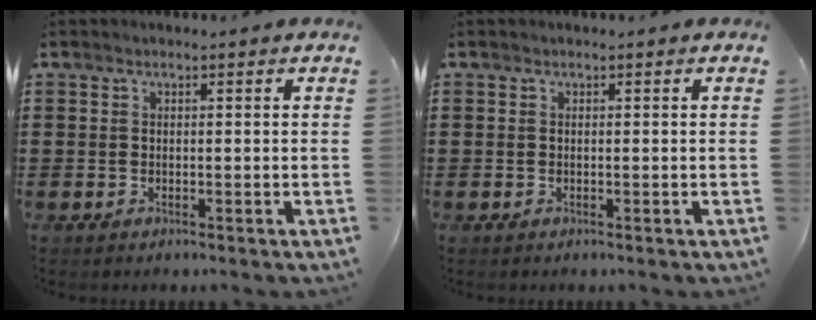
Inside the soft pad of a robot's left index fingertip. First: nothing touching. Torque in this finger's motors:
{"motor_torque": [0.09, 0.00, -0.02, 0.00]}